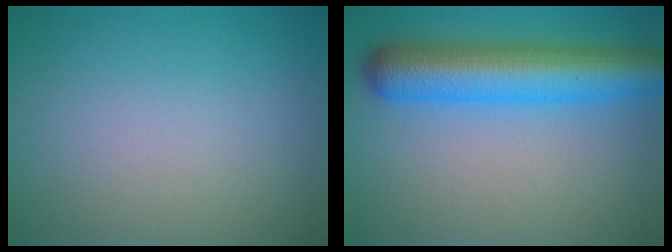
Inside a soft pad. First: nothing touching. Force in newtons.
{"total": 7.8, "press": 7.8, "slide": 0.2}